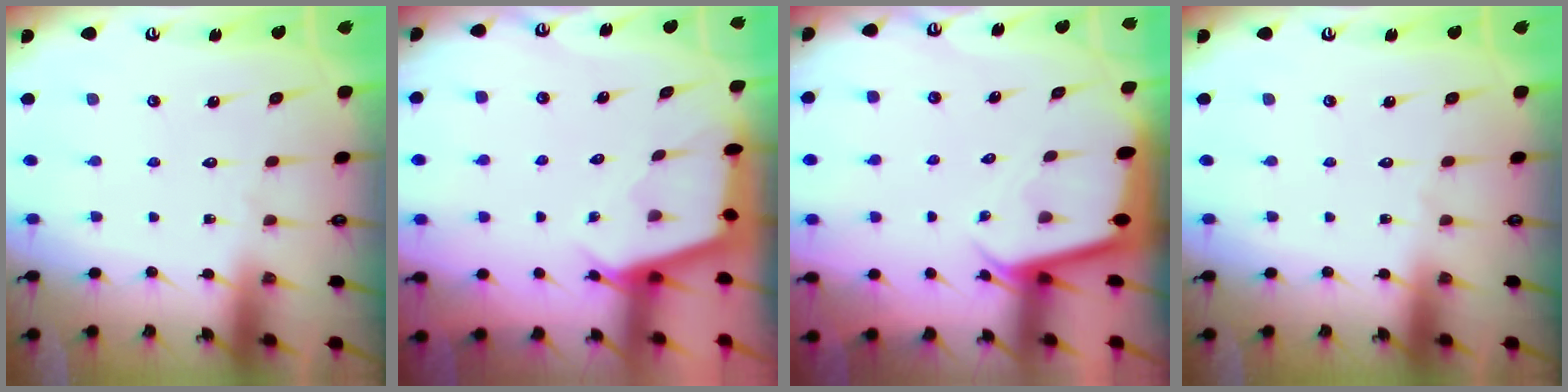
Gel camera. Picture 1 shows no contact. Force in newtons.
{"total": 2.6, "press": 2.6, "slide": 0.4}
{"total": 2.5, "press": 2.5, "slide": 0.1}
{"total": 0.0}